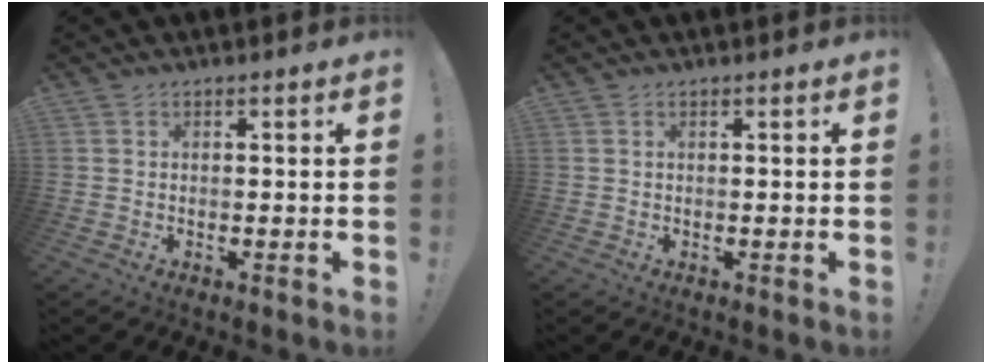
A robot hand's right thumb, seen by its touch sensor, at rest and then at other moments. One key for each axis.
{"total": 0.0}